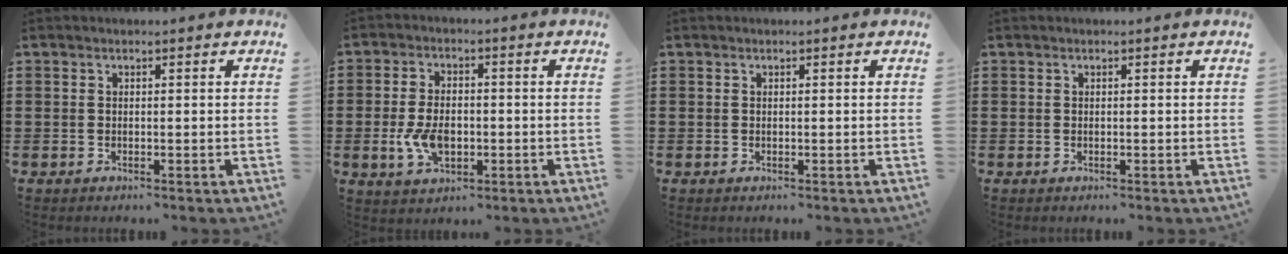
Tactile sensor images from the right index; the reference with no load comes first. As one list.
[{"total": 6.3, "force": [-1.3, 3.7, 4.8], "torque": [-0.112, 0.000, -0.027]}, {"total": 0.0}, {"total": 0.0}]